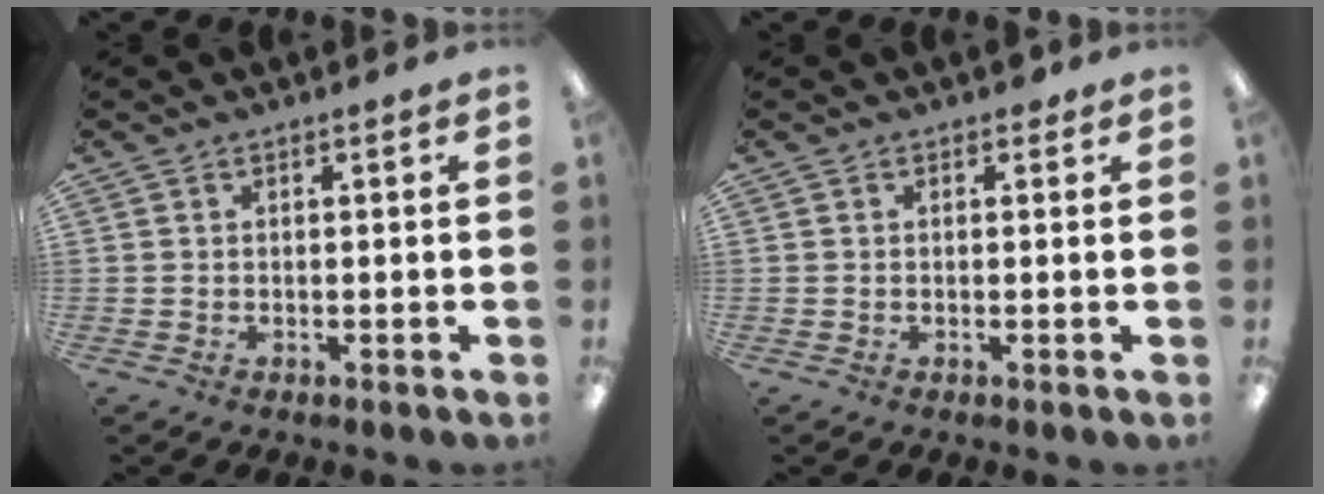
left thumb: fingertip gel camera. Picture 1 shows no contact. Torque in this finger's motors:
{"motor_torque": [0.10, -0.02, 0.18, 0.04, 0.00]}